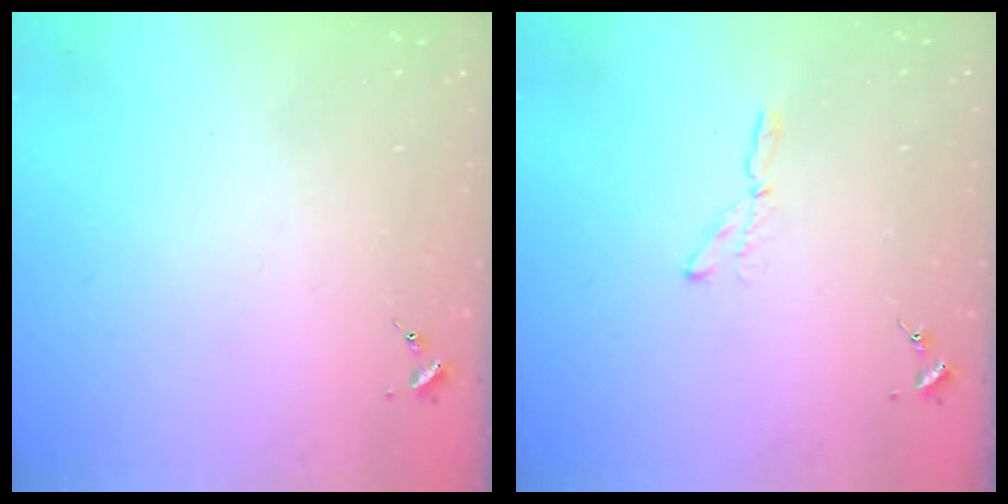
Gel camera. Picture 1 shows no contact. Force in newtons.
{"total": 3.7, "press": 3.7, "slide": 0.4}